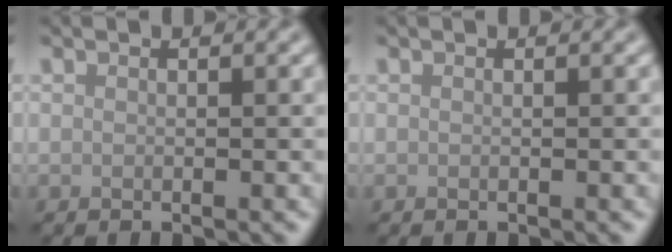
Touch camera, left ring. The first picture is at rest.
{"total": 0.0}